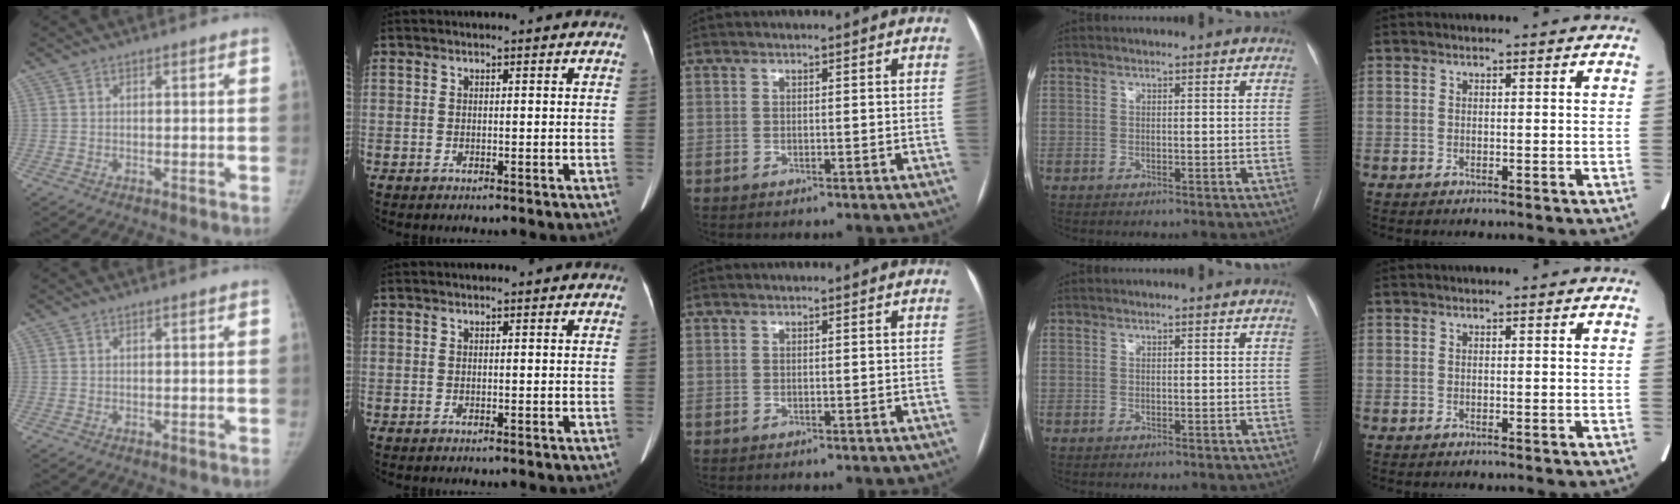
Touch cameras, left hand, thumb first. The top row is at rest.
{}